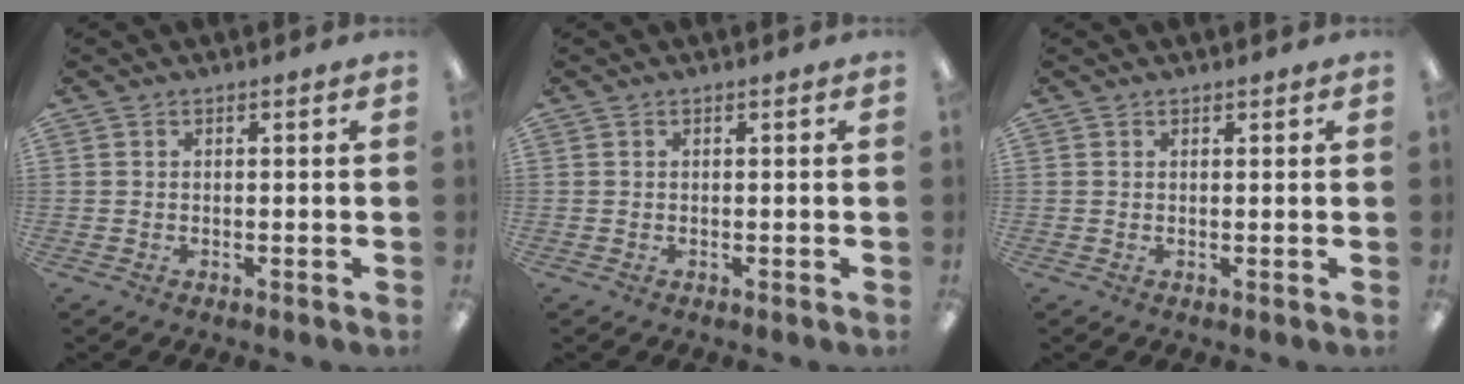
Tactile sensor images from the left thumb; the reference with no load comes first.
{"total": 0.0}
{"total": 0.9, "force": [0.7, 0.4, 0.0], "torque": [0.000, 0.000, 0.014]}